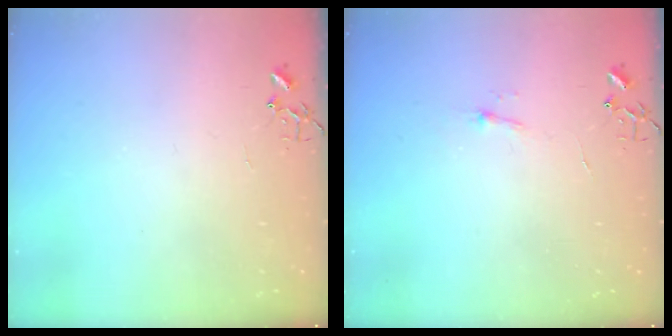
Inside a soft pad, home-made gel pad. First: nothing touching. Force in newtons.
{"total": 4.5, "press": 4.5, "slide": 0.6}